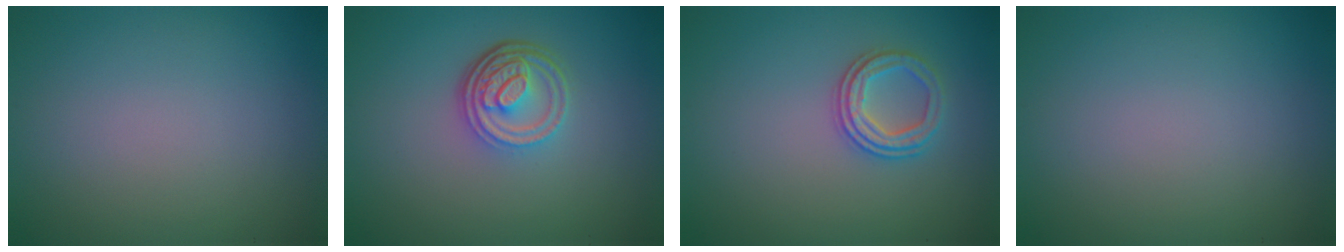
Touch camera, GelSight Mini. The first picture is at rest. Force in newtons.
{"total": 4.7, "press": 3.4, "slide": 3.3}
{"total": 2.5, "press": 2.4, "slide": 0.9}
{"total": 0.0}